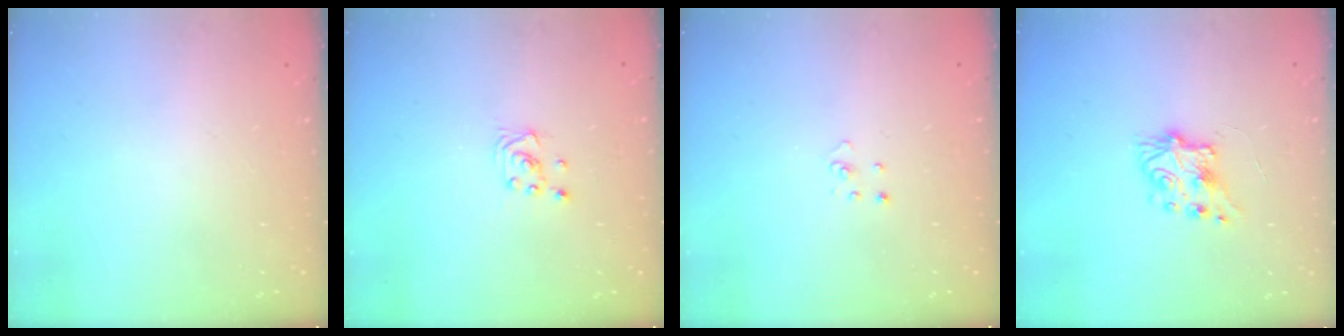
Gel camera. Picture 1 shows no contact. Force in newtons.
{"total": 2.0, "press": 2.0, "slide": 0.1}
{"total": 2.2, "press": 2.2, "slide": 0.2}
{"total": 7.8, "press": 7.8, "slide": 0.3}